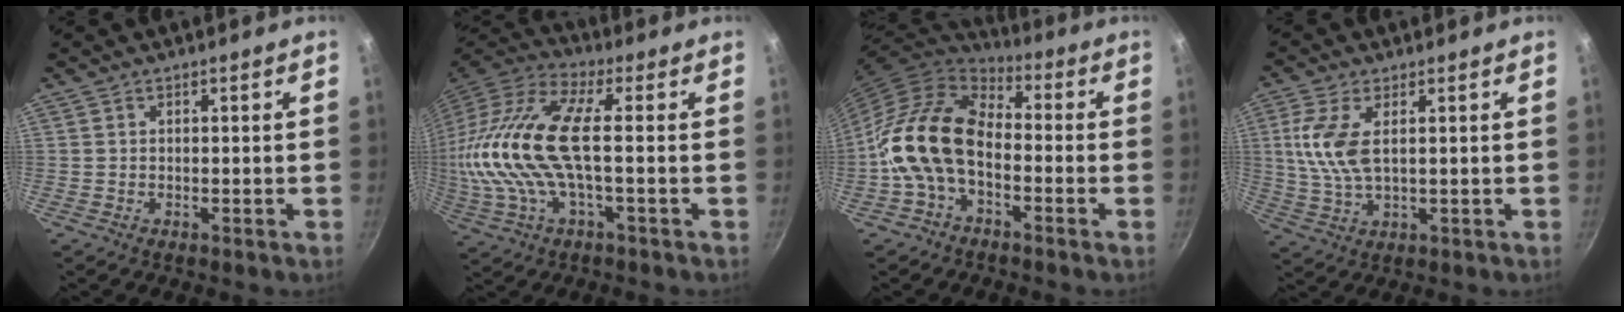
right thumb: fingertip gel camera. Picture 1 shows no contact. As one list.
[{"total": 19.2, "force": [0.2, 7.2, 17.8], "torque": [-0.379, 0.013, -0.008]}, {"total": 14.8, "force": [-3.6, 9.5, 10.8], "torque": [-0.176, 0.047, -0.089]}, {"total": 8.4, "force": [1.7, 3.8, 7.3], "torque": [-0.158, -0.001, 0.036]}]